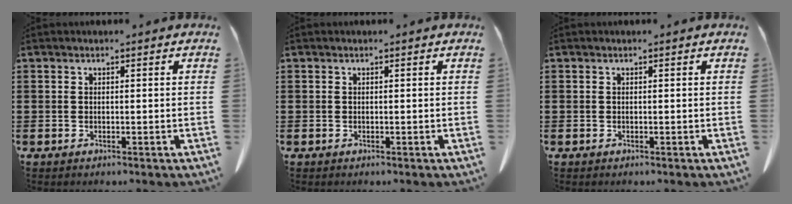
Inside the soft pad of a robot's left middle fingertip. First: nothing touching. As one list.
[{"total": 0.0}, {"total": 0.0}]